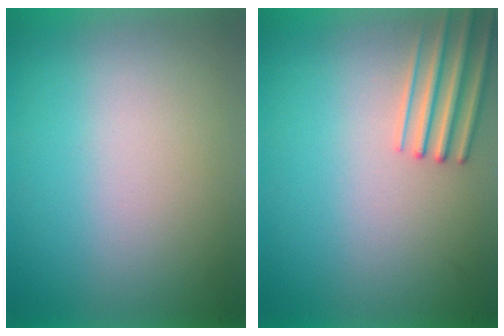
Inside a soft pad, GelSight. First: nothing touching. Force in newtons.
{"total": 2.5}